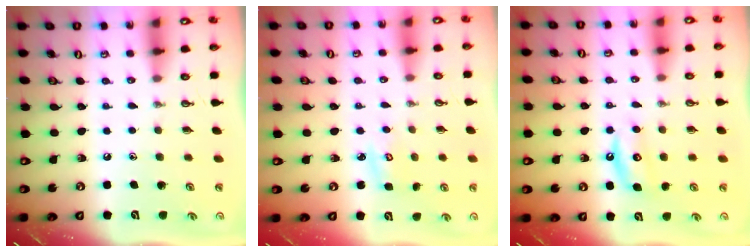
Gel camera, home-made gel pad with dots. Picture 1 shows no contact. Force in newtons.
{"total": 3.8, "press": 3.8, "slide": 0.3}
{"total": 7.7, "press": 7.7, "slide": 0.5}